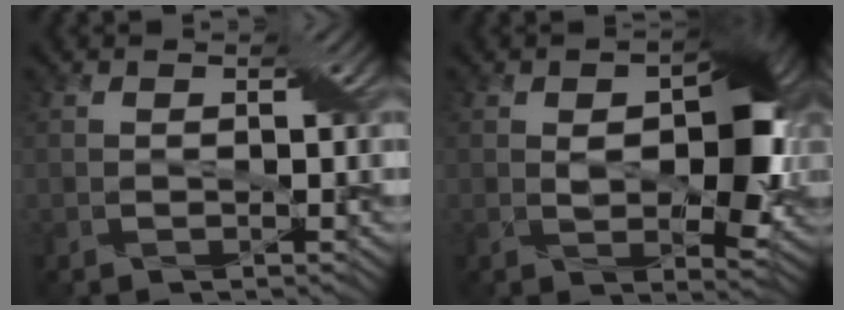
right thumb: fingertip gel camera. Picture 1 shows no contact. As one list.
[{"total": 9.1, "force": [0.9, 4.9, 7.6], "torque": [-0.115, -0.002, 0.016]}]